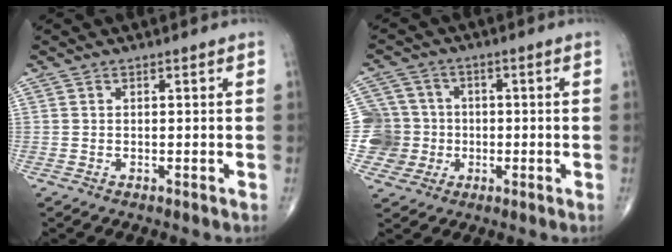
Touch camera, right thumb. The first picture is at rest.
{"total": 9.2, "force": [-1.0, 9.1, 0.7], "torque": [0.014, 0.021, -0.017]}